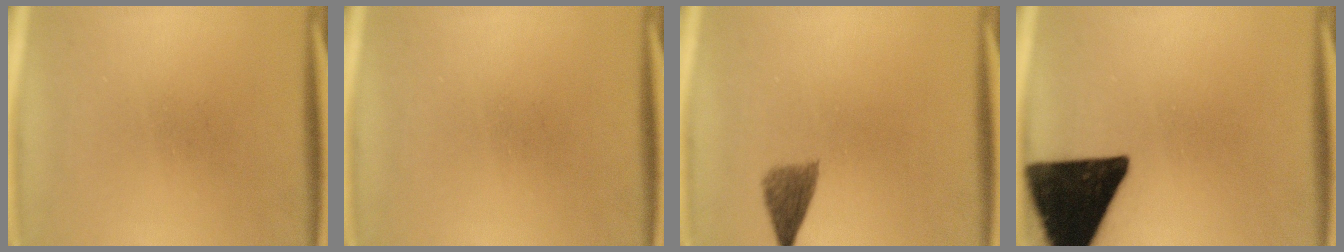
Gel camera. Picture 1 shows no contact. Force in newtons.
{"total": 0.0}
{"total": 3.2}
{"total": 17.6}